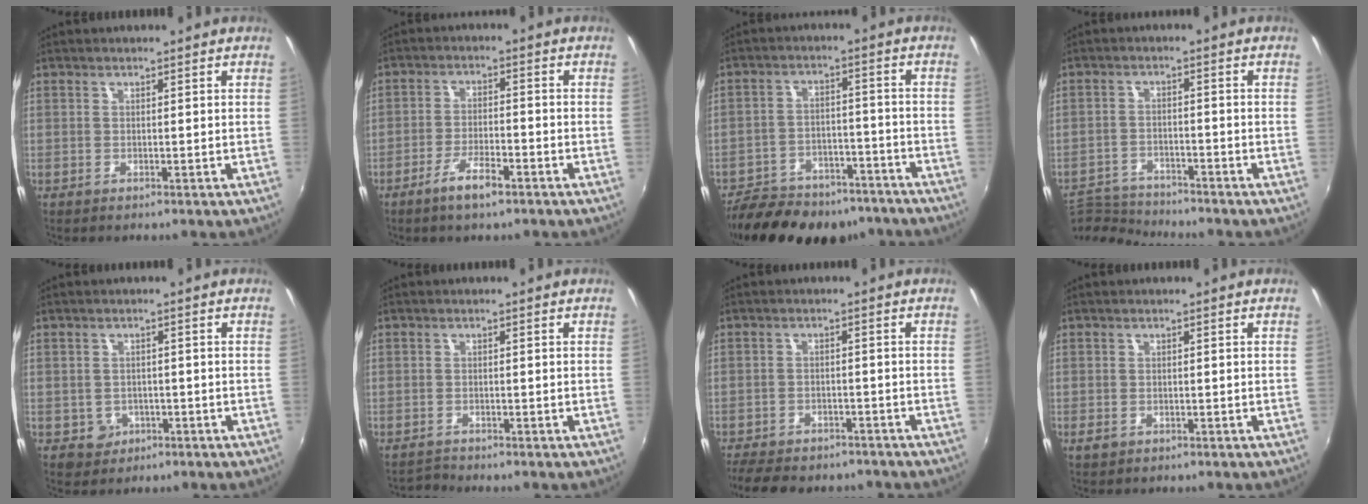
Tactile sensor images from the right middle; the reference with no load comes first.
{"total": 5.7, "force": [-3.9, 1.3, 4.0], "torque": [-0.088, -0.003, -0.068]}
{"total": 20.9, "force": [-17.0, 8.9, 8.3], "torque": [-0.175, 0.012, -0.229]}
{"total": 8.4, "force": [-8.2, 1.4, 1.0], "torque": [-0.044, 0.004, -0.150]}
{"total": 3.8, "force": [-1.3, 3.5, 0.8], "torque": [-0.026, 0.001, -0.011]}
{"total": 1.2, "force": [-1.1, -0.1, -0.5], "torque": [0.009, -0.002, -0.023]}
{"total": 12.2, "force": [-10.3, 4.5, 4.8], "torque": [-0.116, -0.015, -0.152]}
{"total": 1.6, "force": [-0.9, 1.1, 0.8], "torque": [-0.014, -0.001, -0.014]}